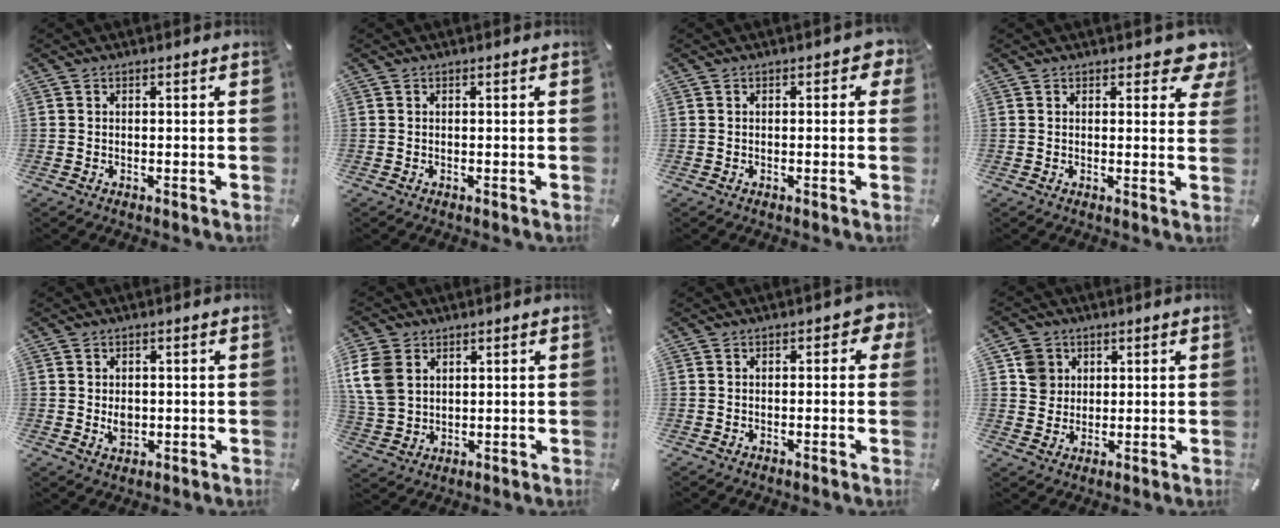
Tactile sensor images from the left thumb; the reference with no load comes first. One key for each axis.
{"total": 0.0}
{"total": 1.9, "fx": 0.0, "fy": 1.3, "fz": 1.4, "tx": -0.009, "ty": 0.003, "tz": -0.004}
{"total": 5.3, "fx": 3.4, "fy": 2.7, "fz": 3.1, "tx": -0.031, "ty": -0.017, "tz": 0.054}
{"total": 2.9, "fx": -0.1, "fy": 2.5, "fz": 1.5, "tx": -0.020, "ty": 0.001, "tz": -0.003}
{"total": 9.5, "fx": 3.3, "fy": 7.4, "fz": 4.8, "tx": -0.143, "ty": -0.002, "tz": 0.061}
{"total": 2.7, "fx": 0.1, "fy": 1.8, "fz": 2.0, "tx": -0.021, "ty": 0.002, "tz": -0.002}
{"total": 6.0, "fx": 1.9, "fy": 5.6, "fz": 0.8, "tx": -0.009, "ty": 0.005, "tz": 0.034}